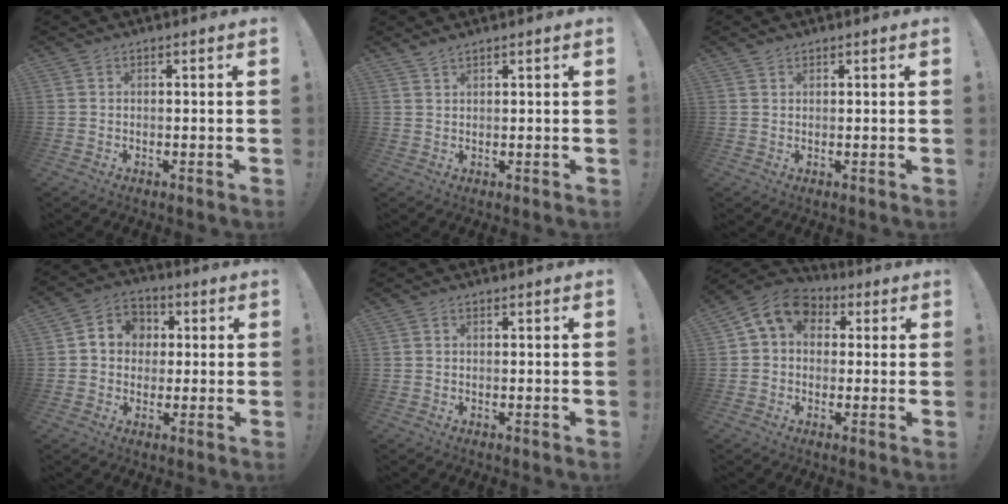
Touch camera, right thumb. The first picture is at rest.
{"total": 1.7, "force": [1.5, 0.4, 0.7], "torque": [-0.012, -0.007, 0.027]}
{"total": 1.0, "force": [0.8, 0.5, 0.2], "torque": [-0.001, -0.002, 0.015]}
{"total": 7.9, "force": [0.8, 7.4, 2.8], "torque": [-0.036, 0.002, 0.020]}
{"total": 0.0}
{"total": 9.8, "force": [3.1, 7.7, 5.3], "torque": [-0.085, 0.000, 0.063]}